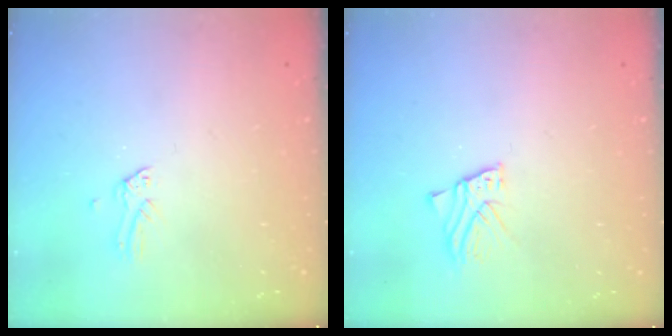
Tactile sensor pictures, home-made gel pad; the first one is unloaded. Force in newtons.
{"total": 2.7, "press": 2.7, "slide": 0.2}